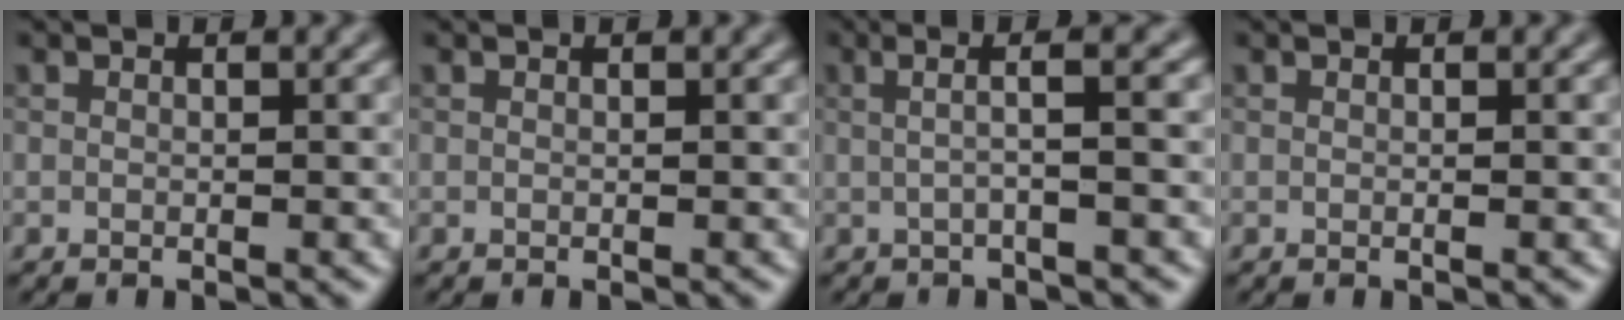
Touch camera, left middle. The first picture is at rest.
{"total": 0.0}
{"total": 3.0, "force": [-0.3, 0.6, 3.0], "torque": [-0.042, 0.010, -0.007]}
{"total": 0.7, "force": [-0.1, 0.3, 0.6], "torque": [-0.005, 0.001, -0.007]}